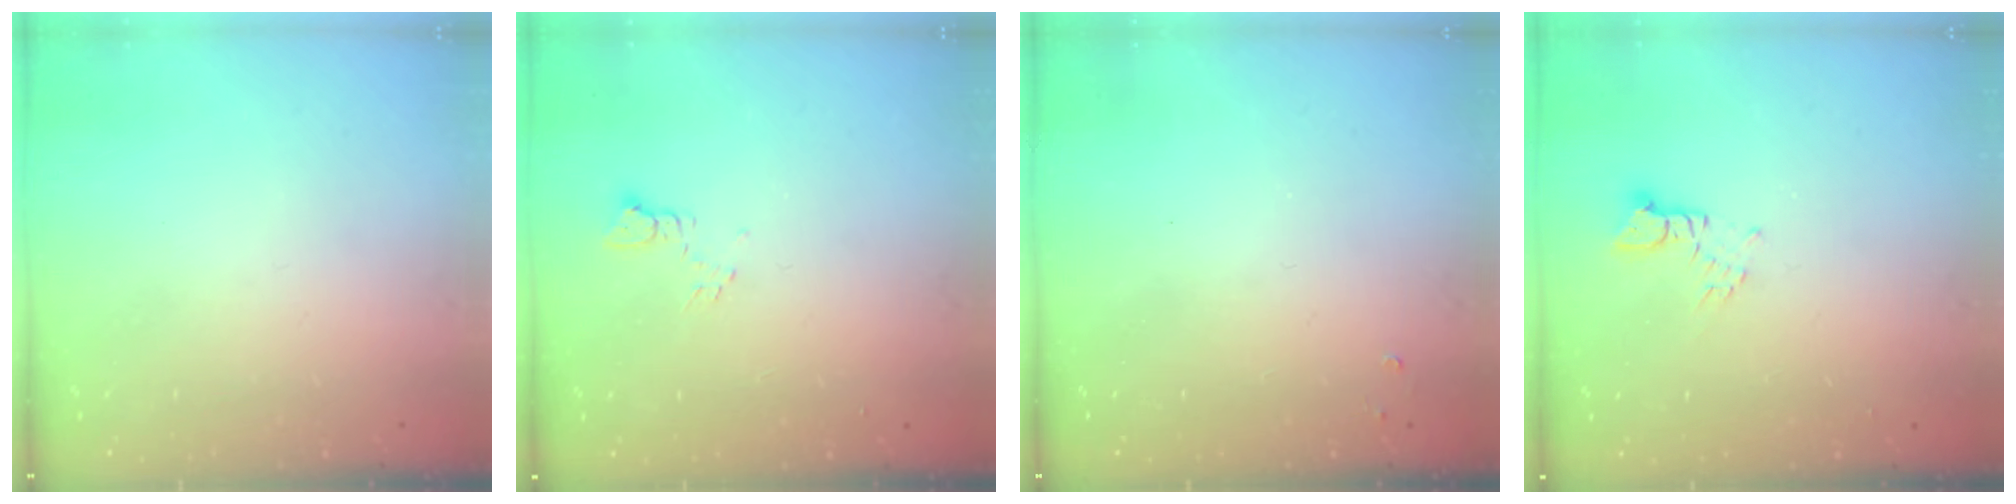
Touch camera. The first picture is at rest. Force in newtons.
{"total": 4.6, "press": 4.5, "slide": 0.6}
{"total": 1.8, "press": 1.8, "slide": 0.3}
{"total": 2.5, "press": 2.5, "slide": 0.1}